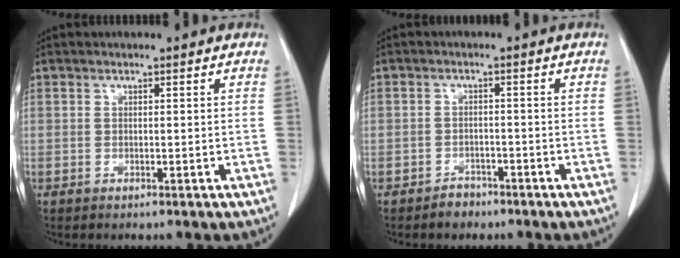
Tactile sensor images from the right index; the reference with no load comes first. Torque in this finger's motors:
{"motor_torque": [-1.40, -0.06, -0.60, -0.21]}